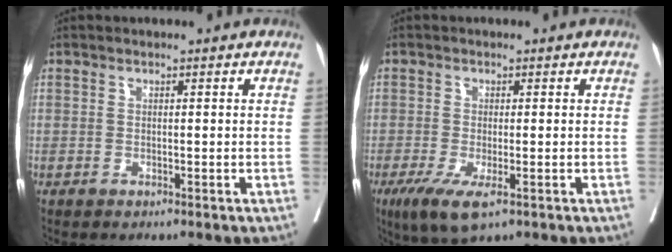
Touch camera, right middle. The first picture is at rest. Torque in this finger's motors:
{"motor_torque": [0.77, -0.28, 0.30, 0.04]}